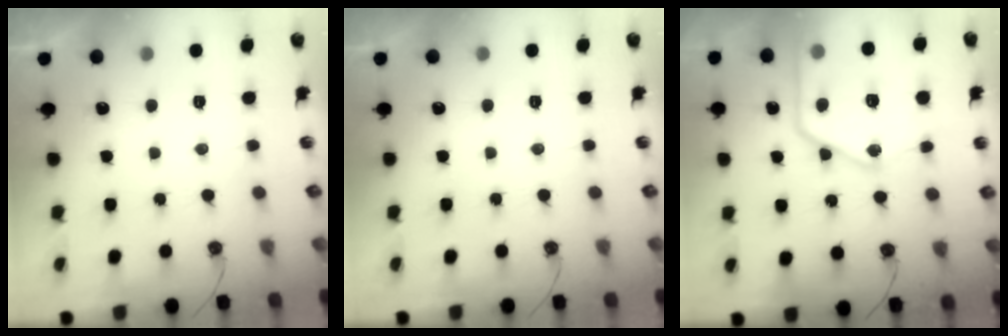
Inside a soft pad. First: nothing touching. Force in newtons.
{"total": 0.0}
{"total": 23.8, "press": 23.7, "slide": 2.5}